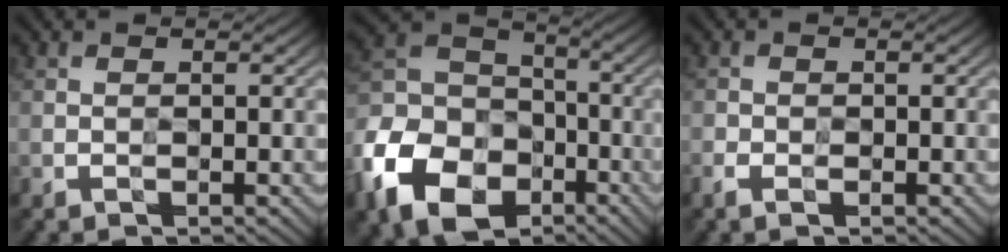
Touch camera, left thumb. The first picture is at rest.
{"total": 15.7, "force": [-7.8, 11.1, 7.9], "torque": [-0.229, -0.044, -0.154]}
{"total": 1.9, "force": [-1.3, 1.0, 0.9], "torque": [-0.016, -0.004, -0.028]}